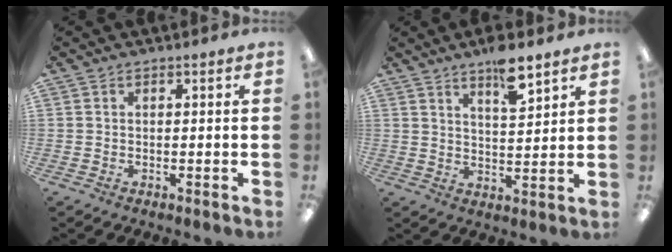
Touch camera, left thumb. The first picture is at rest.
{"total": 8.1, "force": [6.0, 2.3, 4.8], "torque": [-0.062, -0.039, 0.098]}